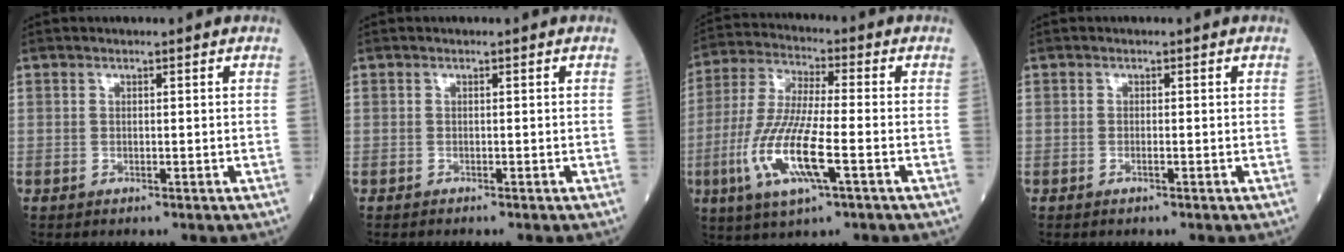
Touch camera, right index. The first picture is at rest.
{"total": 0.8, "force": [-0.7, -0.1, 0.4], "torque": [-0.003, 0.001, -0.007]}
{"total": 13.1, "force": [-4.2, 1.8, 12.3], "torque": [-0.265, -0.017, -0.079]}
{"total": 0.5, "force": [-0.3, -0.1, 0.5], "torque": [-0.013, 0.000, -0.003]}